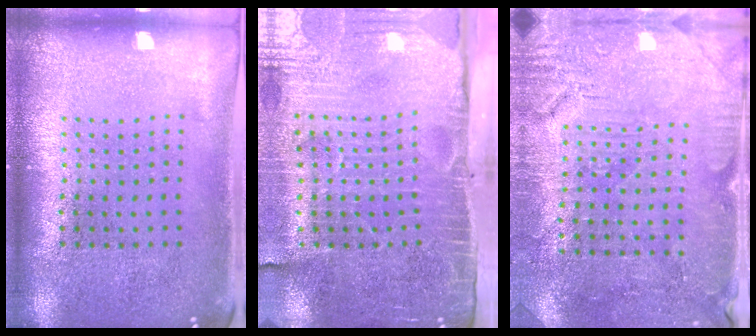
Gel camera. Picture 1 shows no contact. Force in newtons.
{"total": 4.5, "press": 3.9, "slide": 2.4}
{"total": 3.0, "press": 2.9, "slide": 0.8}